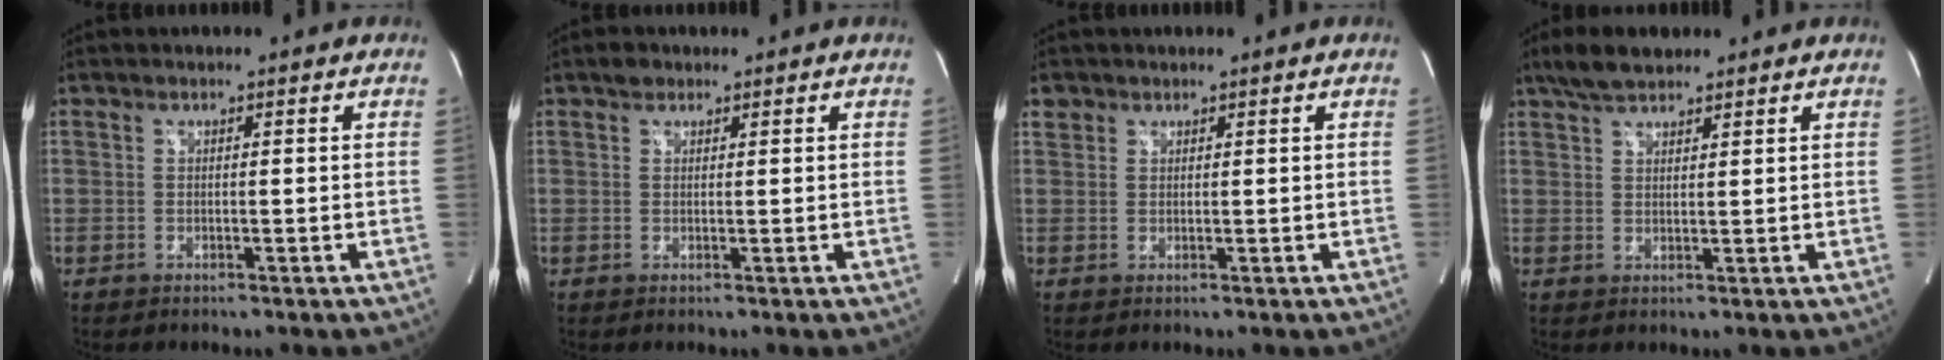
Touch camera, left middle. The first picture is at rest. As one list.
[{"total": 1.4, "force": [1.0, 0.8, 0.4], "torque": [-0.010, 0.004, 0.016]}, {"total": 1.5, "force": [1.0, 1.1, 0.0], "torque": [0.008, 0.006, 0.013]}, {"total": 5.2, "force": [4.2, 1.8, 2.6], "torque": [-0.061, 0.015, 0.079]}]